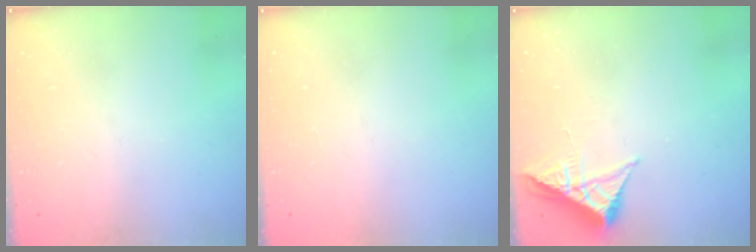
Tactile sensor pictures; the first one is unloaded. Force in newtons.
{"total": 1.5, "press": 1.5, "slide": 0.1}
{"total": 6.5, "press": 6.5, "slide": 0.7}